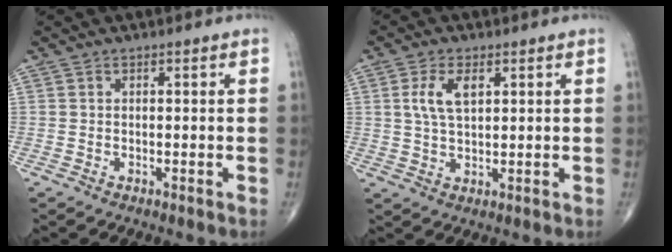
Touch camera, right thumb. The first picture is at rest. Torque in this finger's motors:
{"motor_torque": [0.03, 0.03, 0.34, 0.01, 0.15]}